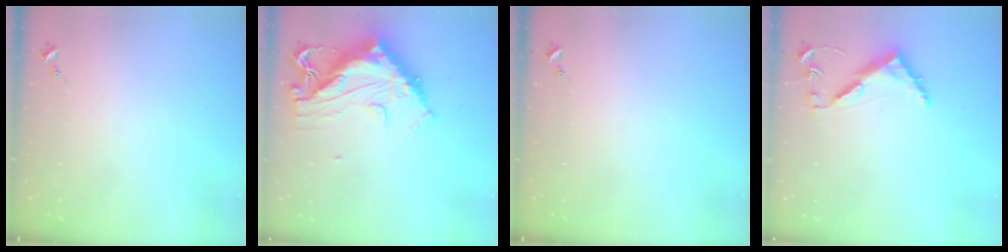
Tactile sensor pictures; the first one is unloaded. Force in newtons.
{"total": 16.4, "press": 16.3, "slide": 1.5}
{"total": 0.0}
{"total": 8.2, "press": 8.1, "slide": 0.6}